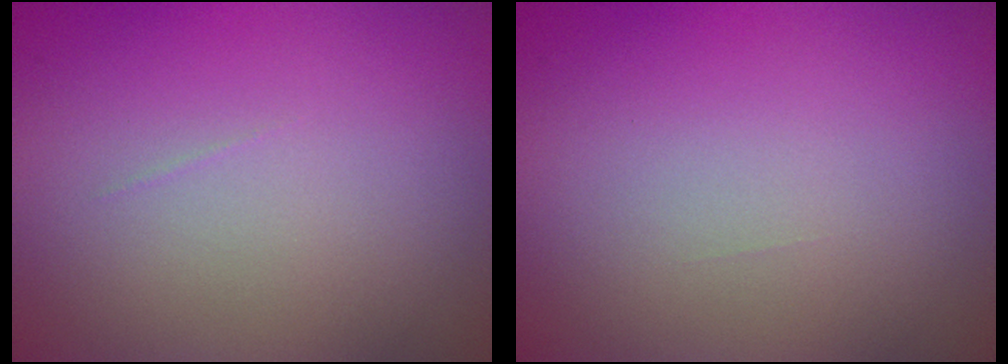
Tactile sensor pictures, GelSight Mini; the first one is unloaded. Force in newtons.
{"total": 0.0}